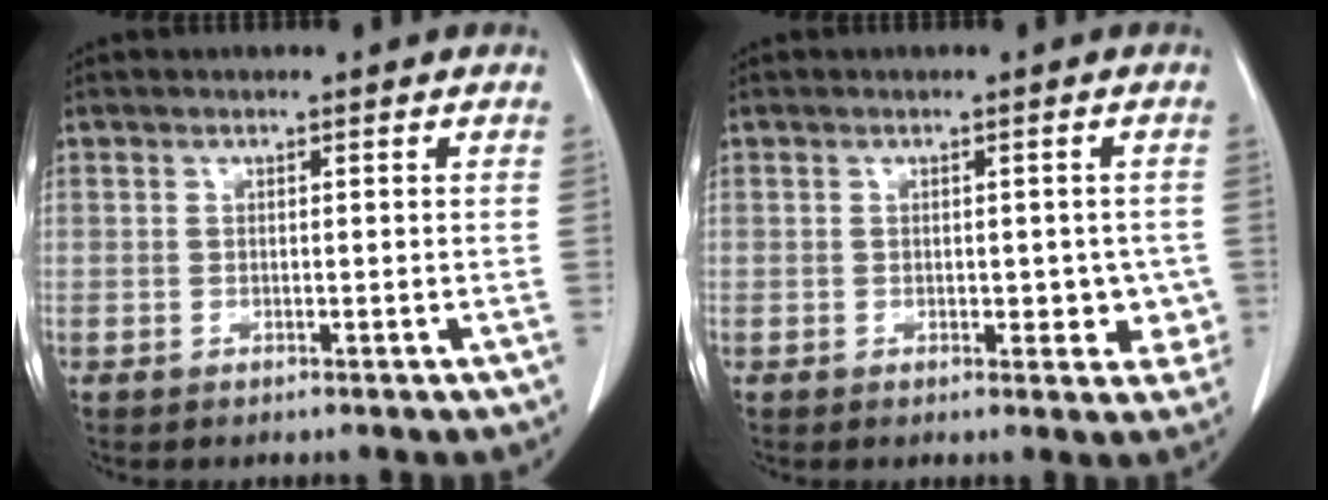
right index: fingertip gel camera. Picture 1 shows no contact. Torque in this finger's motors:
{"motor_torque": [-0.03, 0.20, 0.09, 0.04]}